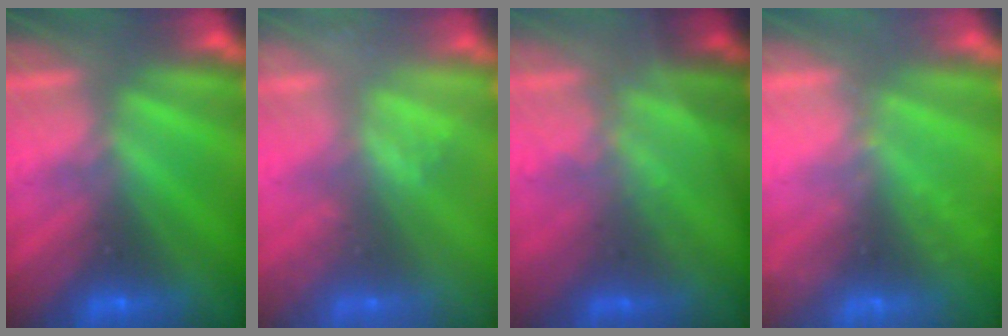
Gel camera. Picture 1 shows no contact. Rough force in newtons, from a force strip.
{"total": 2.1}
{"total": 1.4}
{"total": 2.3}